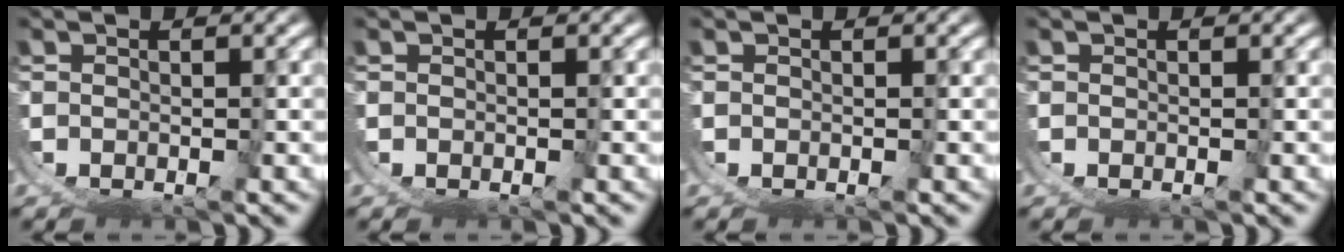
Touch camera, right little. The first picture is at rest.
{"total": 0.0}
{"total": 0.0}
{"total": 0.0}